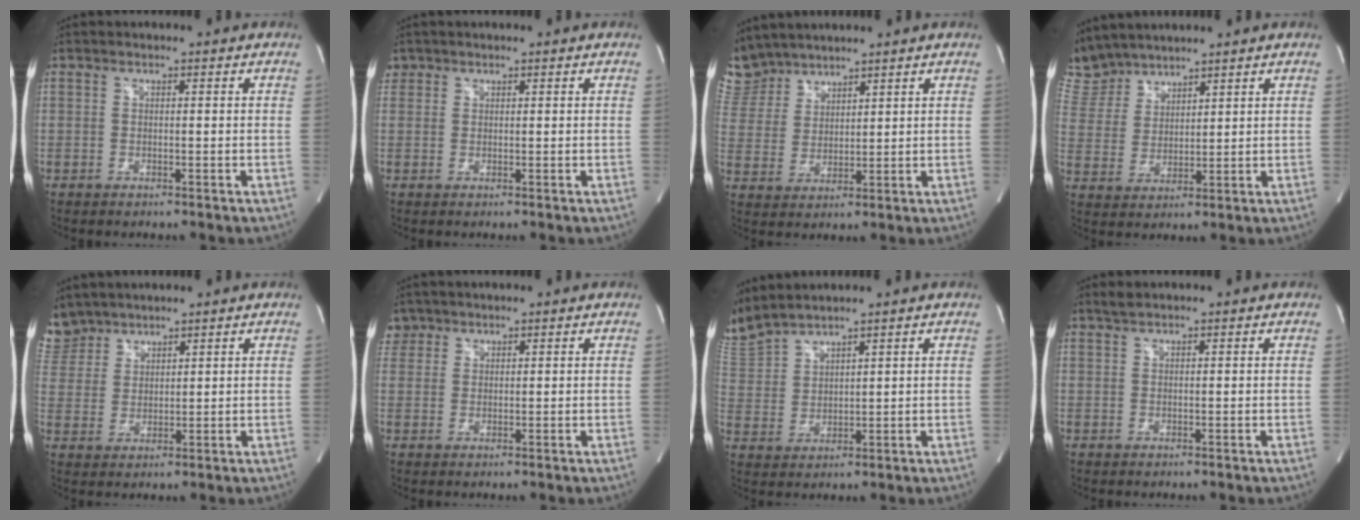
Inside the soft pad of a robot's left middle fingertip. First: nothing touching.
{"total": 2.0, "force": [1.2, 1.7, 0.1], "torque": [0.005, 0.013, 0.021]}
{"total": 8.3, "force": [7.7, 3.1, 0.3], "torque": [-0.021, 0.014, 0.172]}
{"total": 7.8, "force": [7.5, 2.3, 0.2], "torque": [-0.020, 0.016, 0.167]}
{"total": 7.7, "force": [6.7, 3.7, 0.4], "torque": [-0.019, 0.012, 0.147]}
{"total": 3.0, "force": [2.1, 2.2, -0.2], "torque": [0.010, 0.010, 0.038]}
{"total": 9.3, "force": [8.8, 0.5, 2.9], "torque": [-0.091, 0.014, 0.195]}
{"total": 1.1, "force": [1.0, 0.0, 0.4], "torque": [-0.016, 0.008, 0.025]}